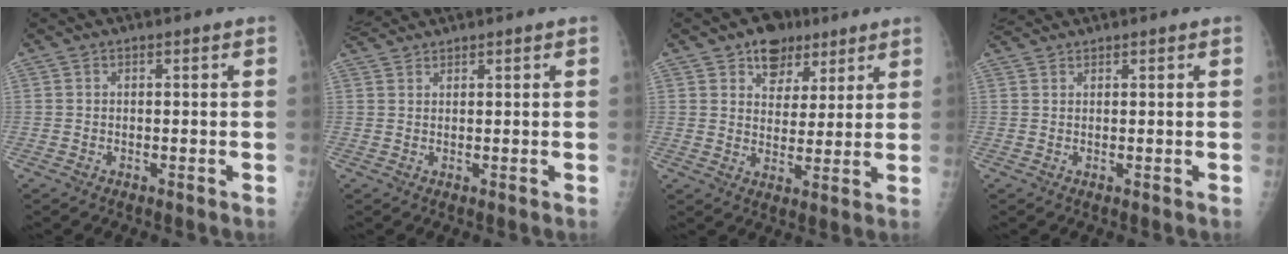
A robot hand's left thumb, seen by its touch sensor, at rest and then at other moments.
{"total": 3.1, "force": [3.1, 0.2, 0.4], "torque": [-0.013, 0.014, 0.066]}
{"total": 8.1, "force": [5.1, 5.8, 2.6], "torque": [-0.003, -0.020, 0.077]}
{"total": 2.2, "force": [2.1, 0.2, 0.3], "torque": [-0.009, 0.015, 0.045]}